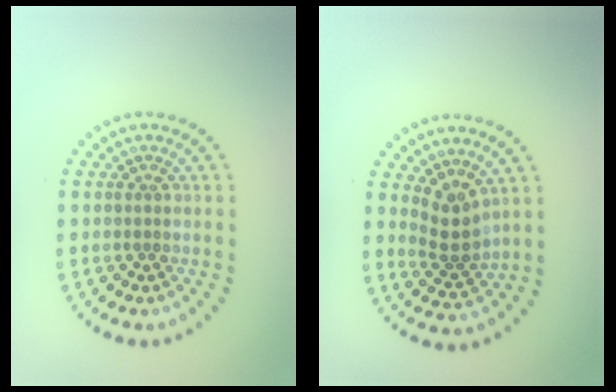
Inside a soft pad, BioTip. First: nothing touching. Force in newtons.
{"total": 2.7, "press": 2.1, "slide": 1.7}